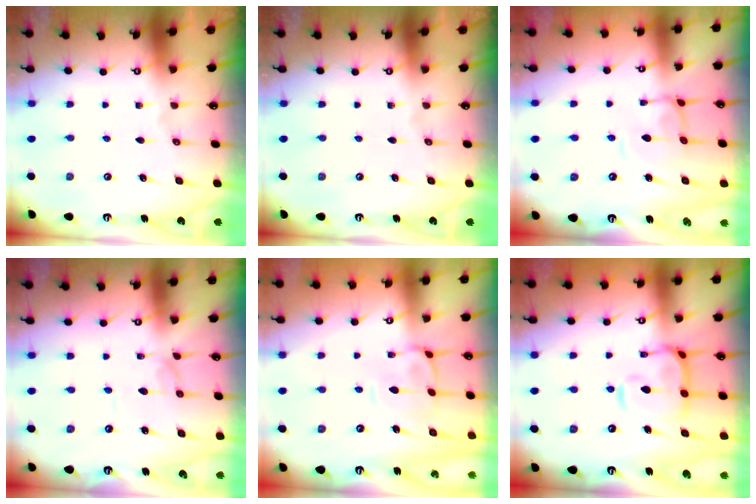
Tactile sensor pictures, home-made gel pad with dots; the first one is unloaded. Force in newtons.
{"total": 0.0}
{"total": 1.3, "press": 1.2, "slide": 0.5}
{"total": 1.8, "press": 1.8, "slide": 0.1}
{"total": 2.0, "press": 1.6, "slide": 1.1}
{"total": 9.3, "press": 9.2, "slide": 1.2}